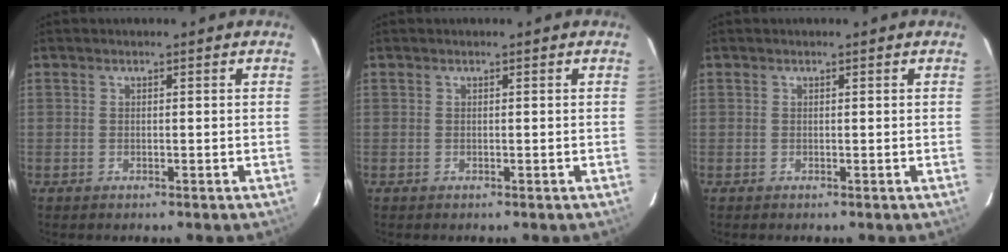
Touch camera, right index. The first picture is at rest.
{"total": 0.0}
{"total": 0.0}